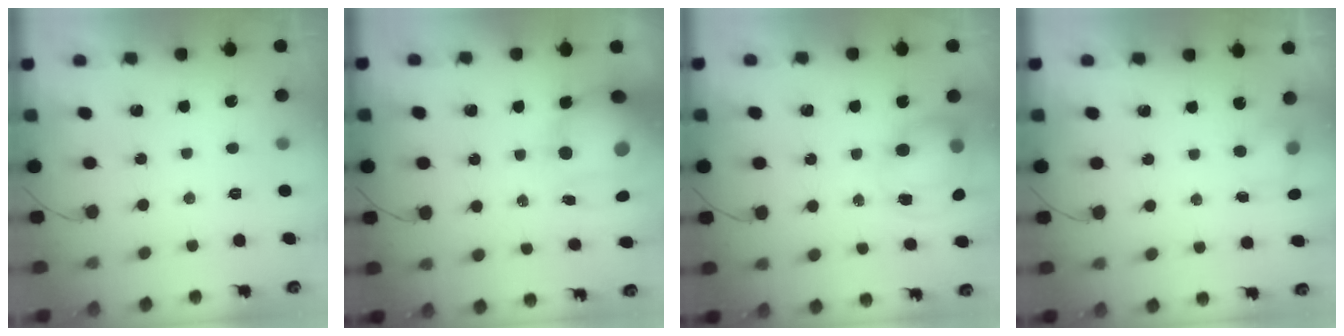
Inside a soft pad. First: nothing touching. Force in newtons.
{"total": 15.6, "press": 15.1, "slide": 3.9}
{"total": 9.9, "press": 9.5, "slide": 2.7}
{"total": 4.1, "press": 4.1, "slide": 0.7}